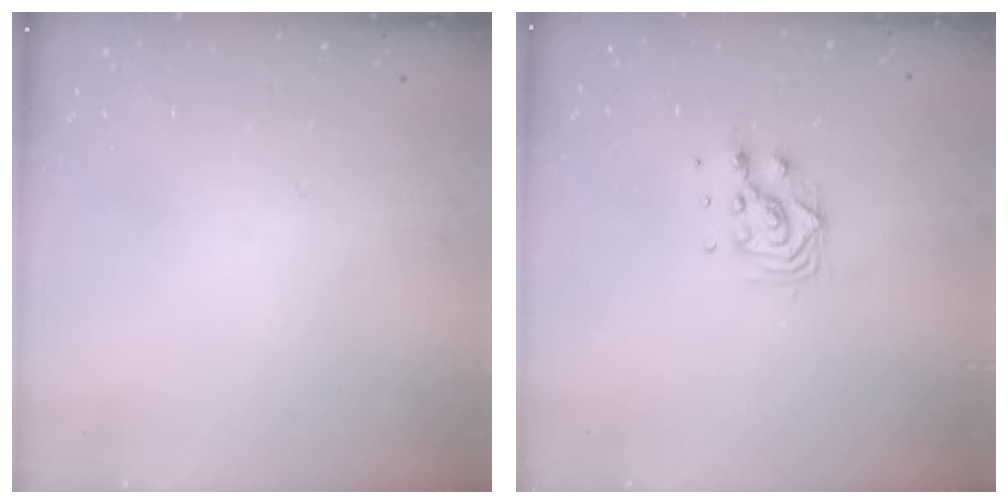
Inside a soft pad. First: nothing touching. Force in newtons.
{"total": 7.8, "press": 7.8, "slide": 0.7}